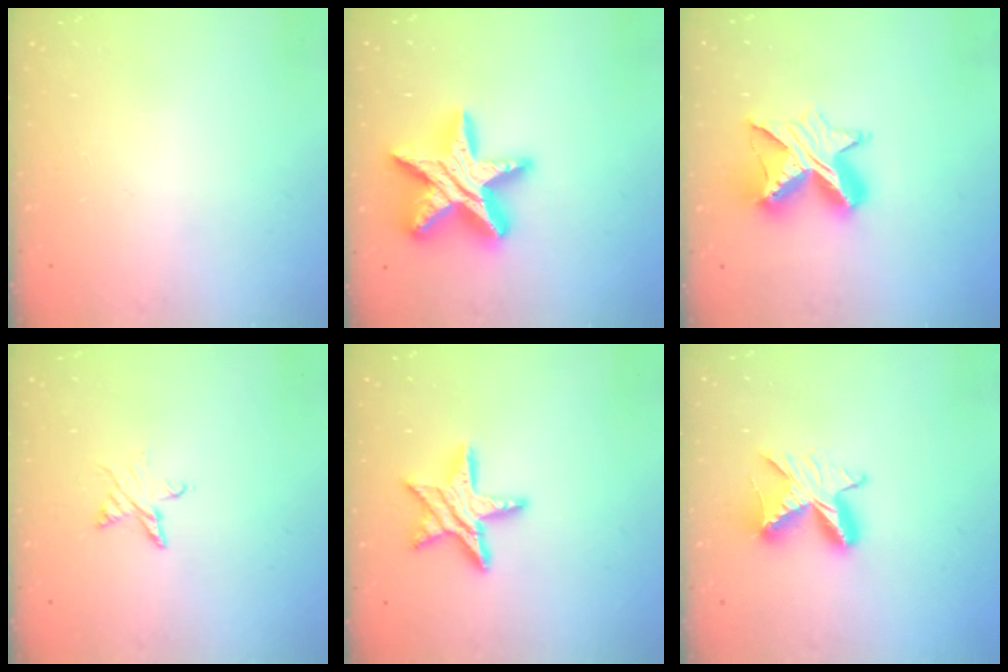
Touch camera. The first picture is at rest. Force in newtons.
{"total": 20.7, "press": 20.7, "slide": 1.7}
{"total": 11.5, "press": 11.4, "slide": 0.7}
{"total": 4.2, "press": 4.2, "slide": 0.4}
{"total": 11.5, "press": 11.5, "slide": 0.7}
{"total": 9.7, "press": 9.7, "slide": 0.6}